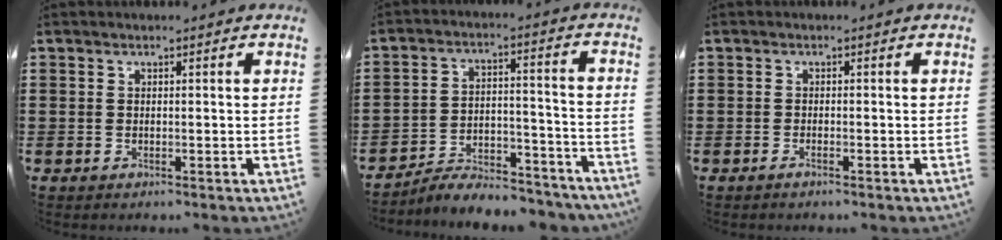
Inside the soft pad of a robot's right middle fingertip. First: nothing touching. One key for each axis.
{"total": 5.7, "fx": -5.5, "fy": 0.8, "fz": 1.3, "tx": -0.015, "ty": 0.012, "tz": -0.104}
{"total": 0.7, "fx": -0.5, "fy": 0.0, "fz": 0.5, "tx": -0.009, "ty": -0.003, "tz": -0.009}